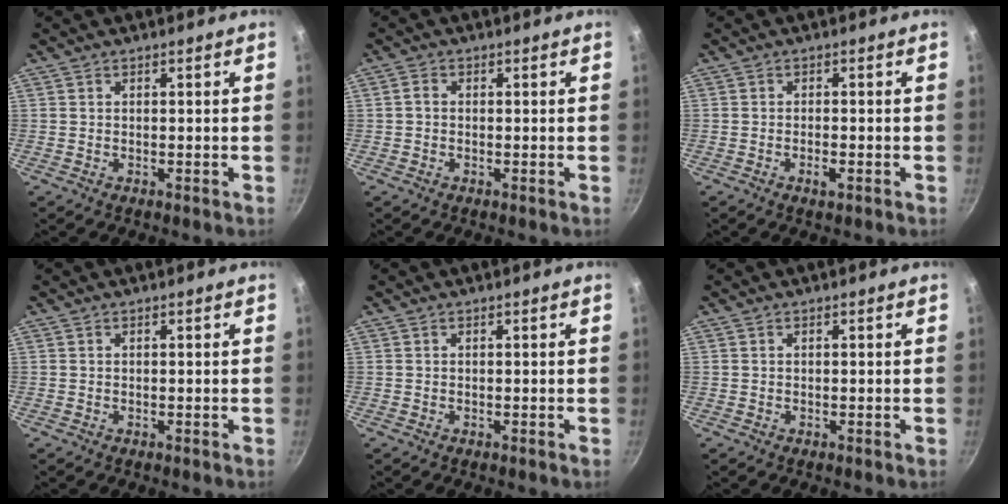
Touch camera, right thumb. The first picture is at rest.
{"total": 1.4, "force": [-0.1, 1.2, 0.8], "torque": [-0.016, 0.008, -0.003]}
{"total": 1.8, "force": [-0.8, 0.6, 1.5], "torque": [-0.029, 0.004, -0.017]}
{"total": 0.0}
{"total": 0.0}
{"total": 0.0}